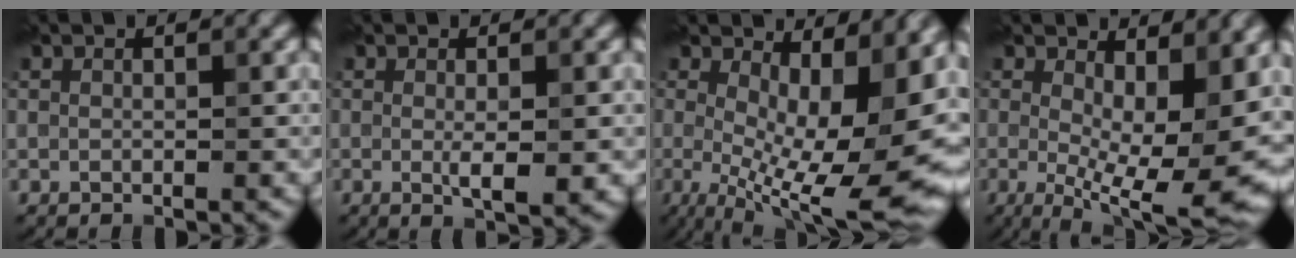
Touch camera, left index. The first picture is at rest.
{"total": 2.4, "force": [-0.2, 0.4, 2.4], "torque": [-0.039, -0.006, -0.001]}
{"total": 14.9, "force": [-0.3, 5.9, 13.6], "torque": [-0.178, -0.022, 0.020]}
{"total": 12.3, "force": [-0.1, 4.7, 11.4], "torque": [-0.153, -0.015, 0.007]}